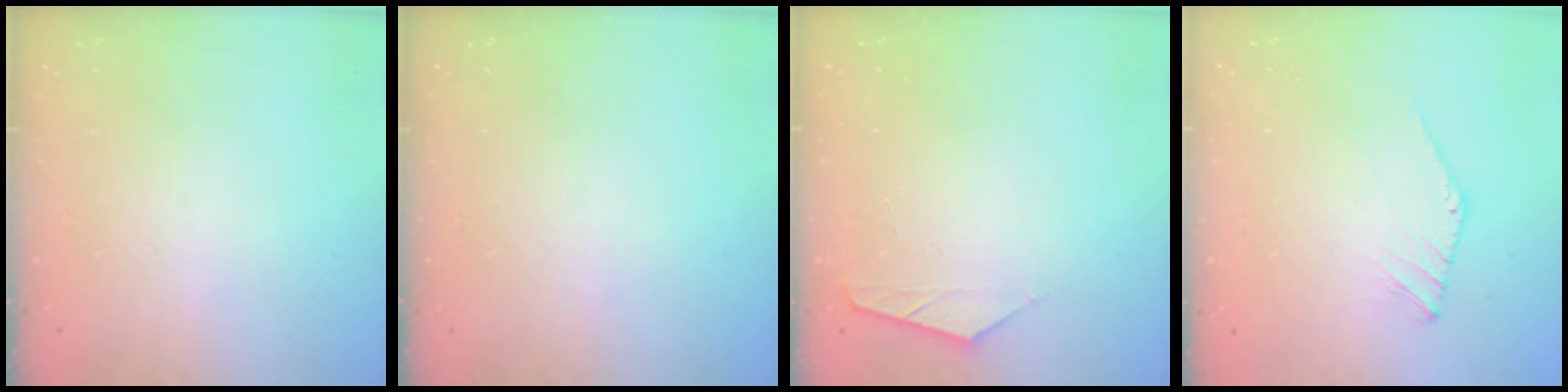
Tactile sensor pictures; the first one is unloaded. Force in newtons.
{"total": 0.0}
{"total": 1.5, "press": 1.5, "slide": 0.3}
{"total": 1.7, "press": 1.6, "slide": 0.4}